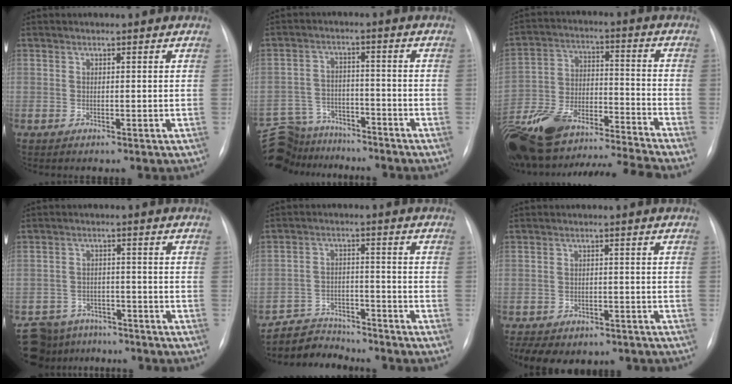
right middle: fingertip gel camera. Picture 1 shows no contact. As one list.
[{"total": 13.6, "force": [-12.4, 5.2, 2.4], "torque": [-0.061, 0.022, -0.189]}, {"total": 18.5, "force": [-15.9, 2.1, 9.3], "torque": [-0.190, 0.023, -0.281]}, {"total": 8.9, "force": [-7.8, 4.2, 1.0], "torque": [-0.017, 0.005, -0.110]}, {"total": 7.1, "force": [-6.9, 1.7, -0.3], "torque": [0.006, 0.009, -0.121]}, {"total": 10.8, "force": [-7.9, 5.9, 4.4], "torque": [-0.081, 0.009, -0.094]}]